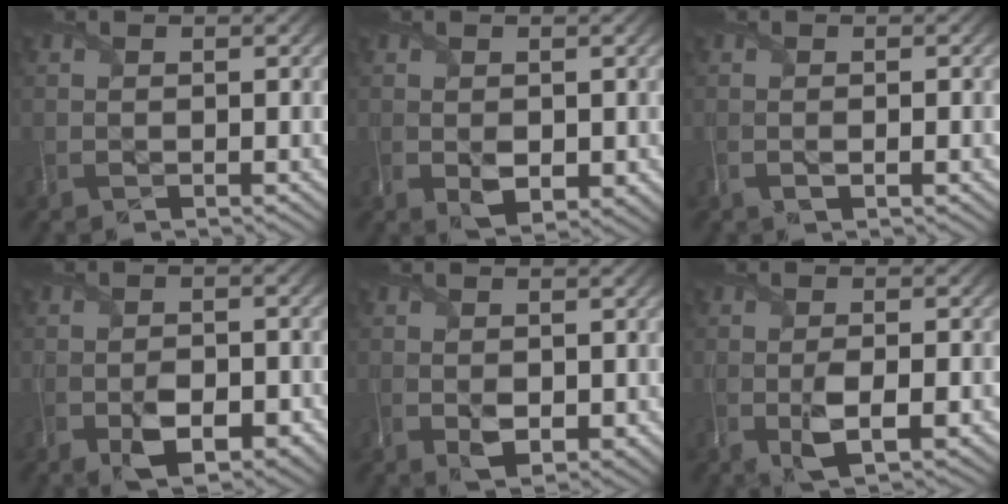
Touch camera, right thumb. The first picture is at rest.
{"total": 3.2, "force": [-0.1, 2.1, 2.4], "torque": [-0.053, -0.016, 0.003]}
{"total": 1.9, "force": [-0.5, 0.5, 1.8], "torque": [-0.033, -0.004, -0.009]}
{"total": 6.1, "force": [-2.8, 3.1, 4.4], "torque": [-0.078, -0.012, -0.045]}
{"total": 3.2, "force": [-0.3, 2.1, 2.4], "torque": [-0.054, -0.016, 0.000]}
{"total": 5.8, "force": [-1.7, 2.3, 5.1], "torque": [-0.098, -0.012, -0.025]}